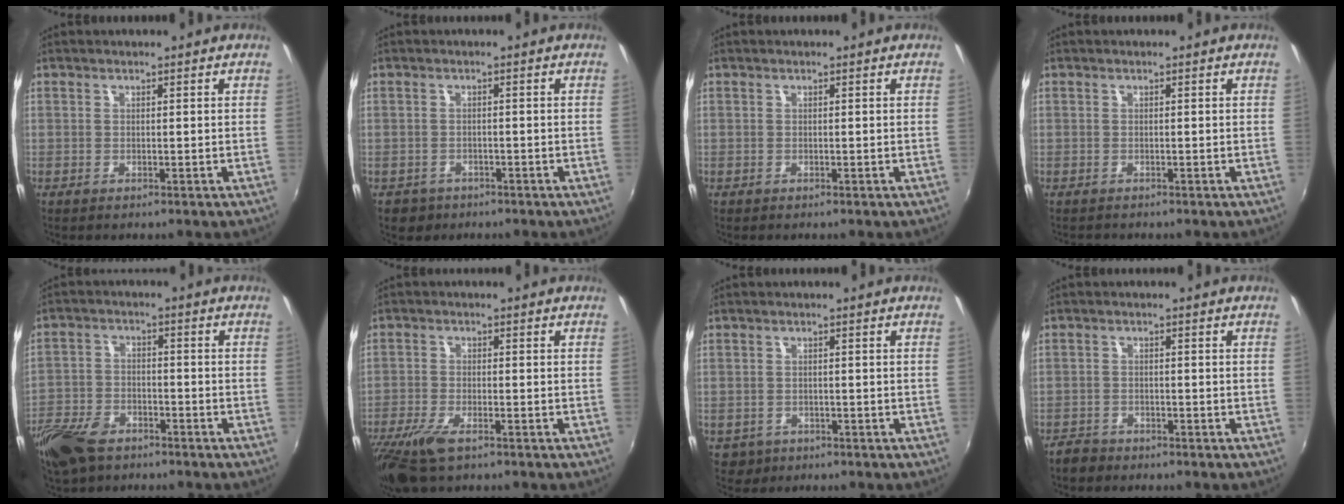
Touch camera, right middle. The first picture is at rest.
{"total": 3.3, "force": [-1.9, 2.6, 0.8], "torque": [-0.026, -0.002, -0.025]}
{"total": 0.0}
{"total": 0.8, "force": [-0.7, 0.3, -0.1], "torque": [-0.001, 0.000, -0.013]}
{"total": 11.3, "force": [-7.8, 6.1, 5.4], "torque": [-0.145, -0.010, -0.152]}
{"total": 8.8, "force": [-6.0, 2.8, 5.8], "torque": [-0.141, -0.029, -0.118]}
{"total": 3.3, "force": [-1.4, 2.8, 1.0], "torque": [-0.029, -0.002, -0.015]}
{"total": 3.2, "force": [-2.8, 1.6, 0.5], "torque": [-0.023, 0.000, -0.051]}